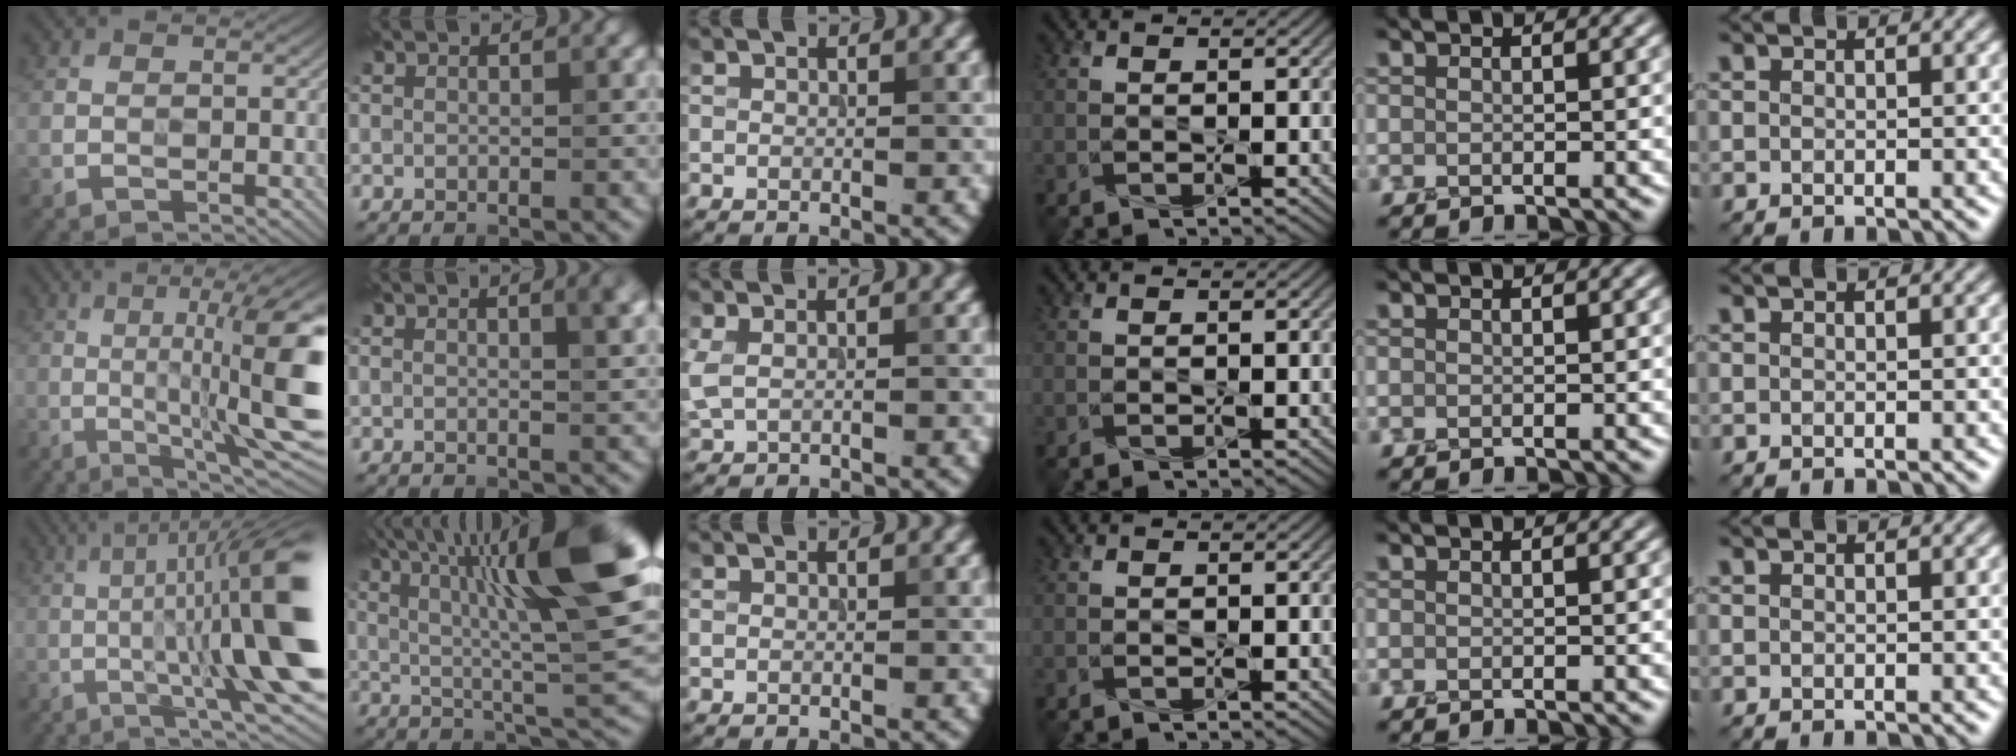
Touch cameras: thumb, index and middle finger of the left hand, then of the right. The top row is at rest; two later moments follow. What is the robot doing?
{"motion": "press", "object": "grip strengthener"}